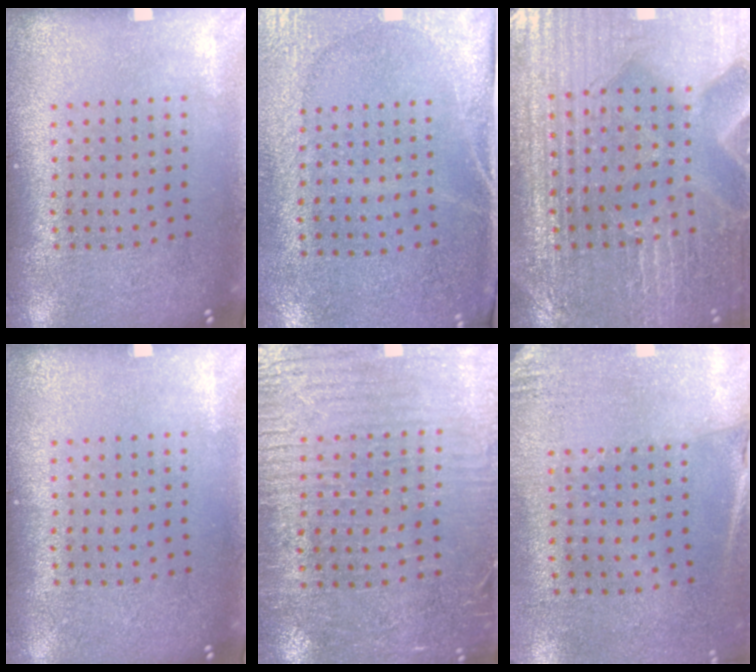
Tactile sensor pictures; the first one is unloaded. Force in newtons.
{"total": 2.7, "press": 2.3, "slide": 1.4}
{"total": 3.3, "press": 3.3, "slide": 0.3}
{"total": 0.0}
{"total": 3.4, "press": 3.0, "slide": 1.5}
{"total": 2.7, "press": 2.4, "slide": 1.3}